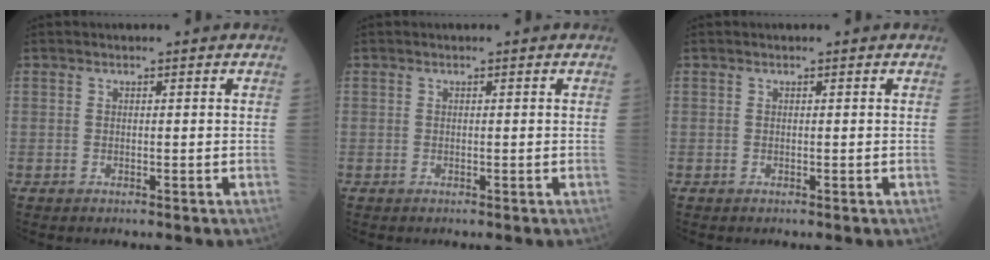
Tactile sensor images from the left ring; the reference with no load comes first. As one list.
[{"total": 0.0}, {"total": 0.0}]